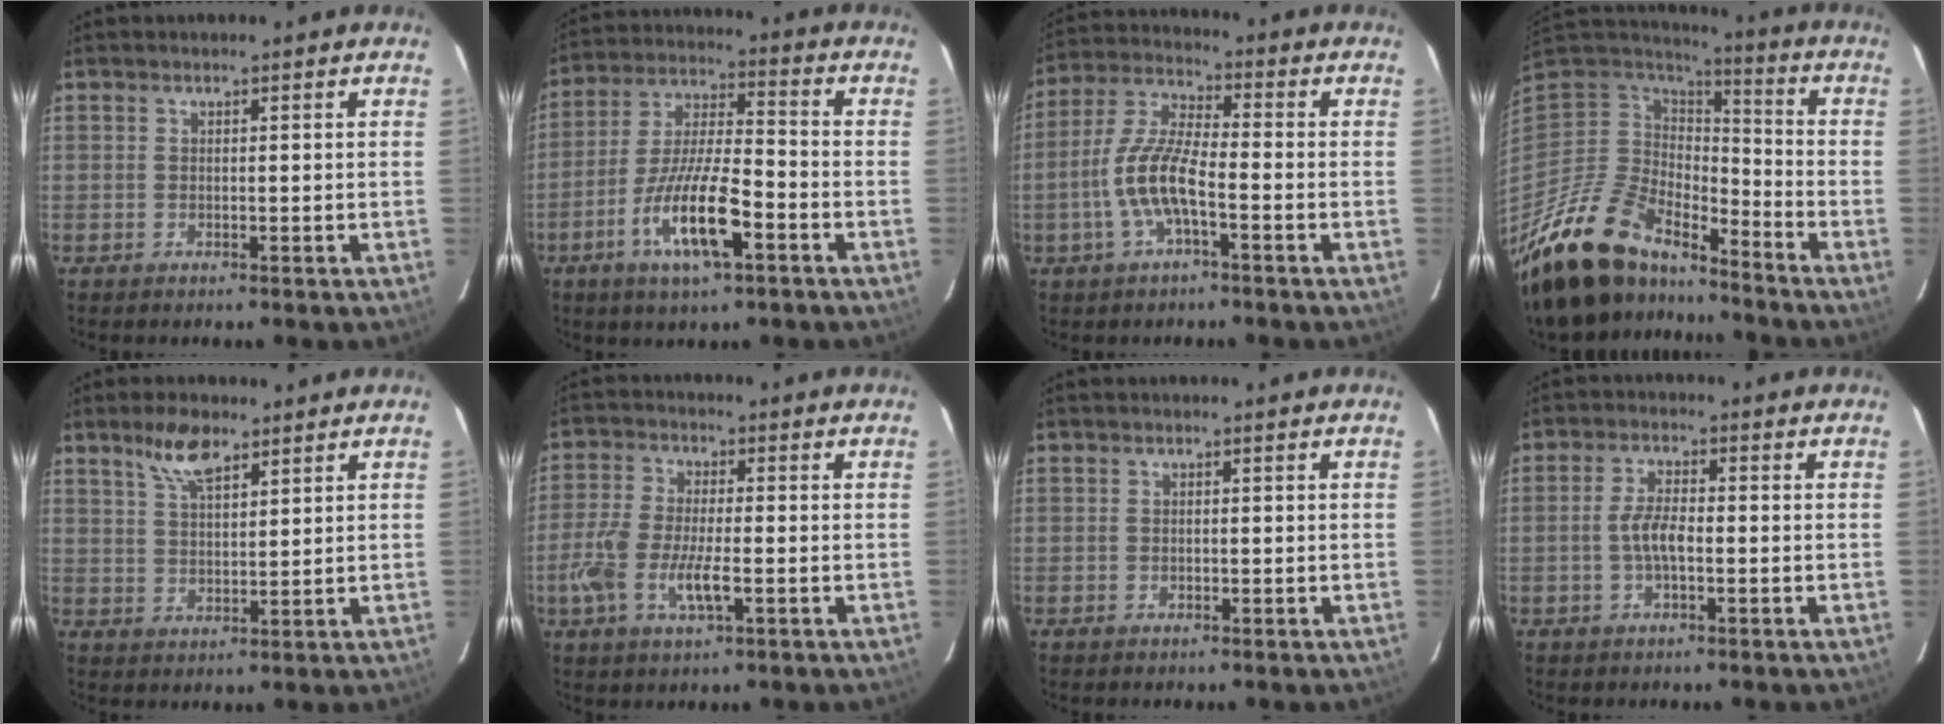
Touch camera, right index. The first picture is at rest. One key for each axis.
{"total": 13.9, "fx": -6.5, "fy": 3.3, "fz": 11.9, "tx": -0.245, "ty": -0.011, "tz": -0.121}
{"total": 9.8, "fx": -3.4, "fy": 2.5, "fz": 8.8, "tx": -0.192, "ty": 0.005, "tz": -0.067}
{"total": 22.1, "fx": -17.3, "fy": 8.5, "fz": 10.8, "tx": -0.228, "ty": -0.027, "tz": -0.309}
{"total": 6.3, "fx": 4.4, "fy": 2.0, "fz": 4.0, "tx": -0.073, "ty": 0.005, "tz": 0.085}
{"total": 9.2, "fx": -3.1, "fy": 3.2, "fz": 8.1, "tx": -0.175, "ty": -0.007, "tz": -0.061}
{"total": 0.6, "fx": -0.1, "fy": 0.6, "fz": 0.2, "tx": -0.002, "ty": 0.000, "tz": -0.002}
{"total": 4.3, "fx": -1.0, "fy": 1.4, "fz": 3.9, "tx": -0.082, "ty": 0.006, "tz": -0.018}